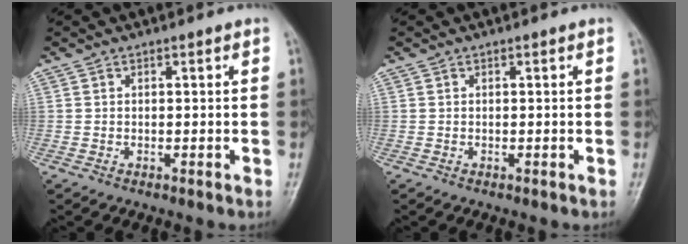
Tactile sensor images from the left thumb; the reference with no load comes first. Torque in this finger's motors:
{"motor_torque": [-0.01, 0.02, -0.08, -0.10, 0.00]}